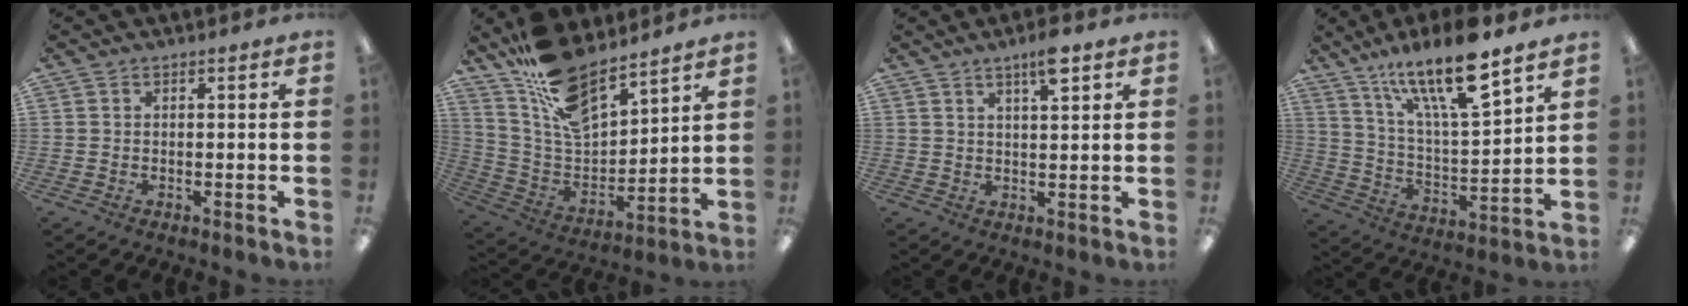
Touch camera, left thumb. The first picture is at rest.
{"total": 15.7, "force": [12.7, 5.6, 7.4], "torque": [-0.164, -0.077, 0.232]}
{"total": 5.8, "force": [3.9, 1.1, 4.1], "torque": [-0.068, -0.013, 0.061]}
{"total": 17.9, "force": [13.5, 4.0, 11.1], "torque": [-0.197, -0.084, 0.224]}